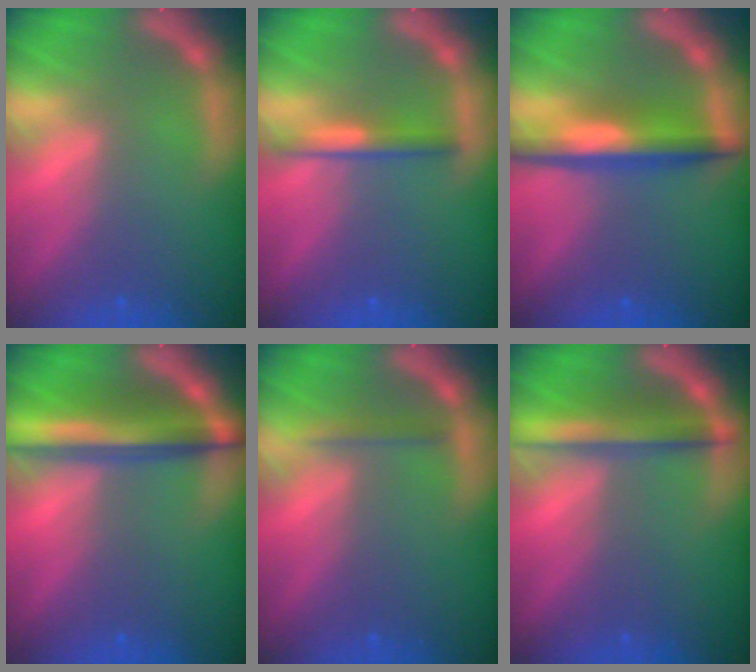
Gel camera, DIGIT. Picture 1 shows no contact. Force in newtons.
{"total": 2.4}
{"total": 5.5}
{"total": 7.1}
{"total": 1.4}
{"total": 4.4}